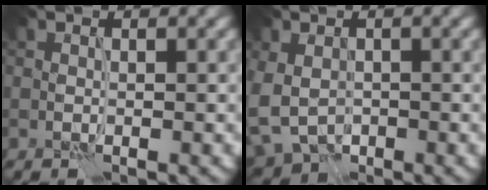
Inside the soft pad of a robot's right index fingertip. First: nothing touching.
{"total": 5.8, "force": [-1.1, 4.4, 3.5], "torque": [-0.088, -0.014, -0.011]}